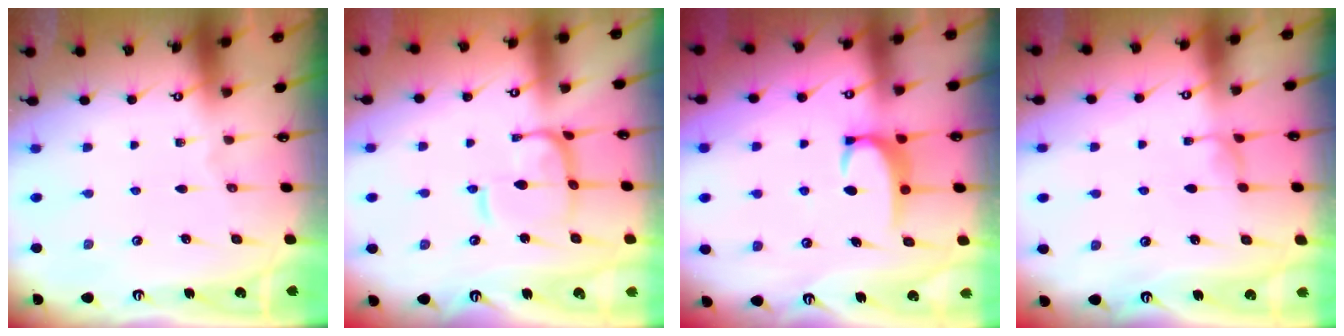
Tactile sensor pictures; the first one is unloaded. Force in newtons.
{"total": 6.2, "press": 6.1, "slide": 0.8}
{"total": 3.6, "press": 3.6, "slide": 0.5}
{"total": 0.8, "press": 0.0, "slide": 0.8}